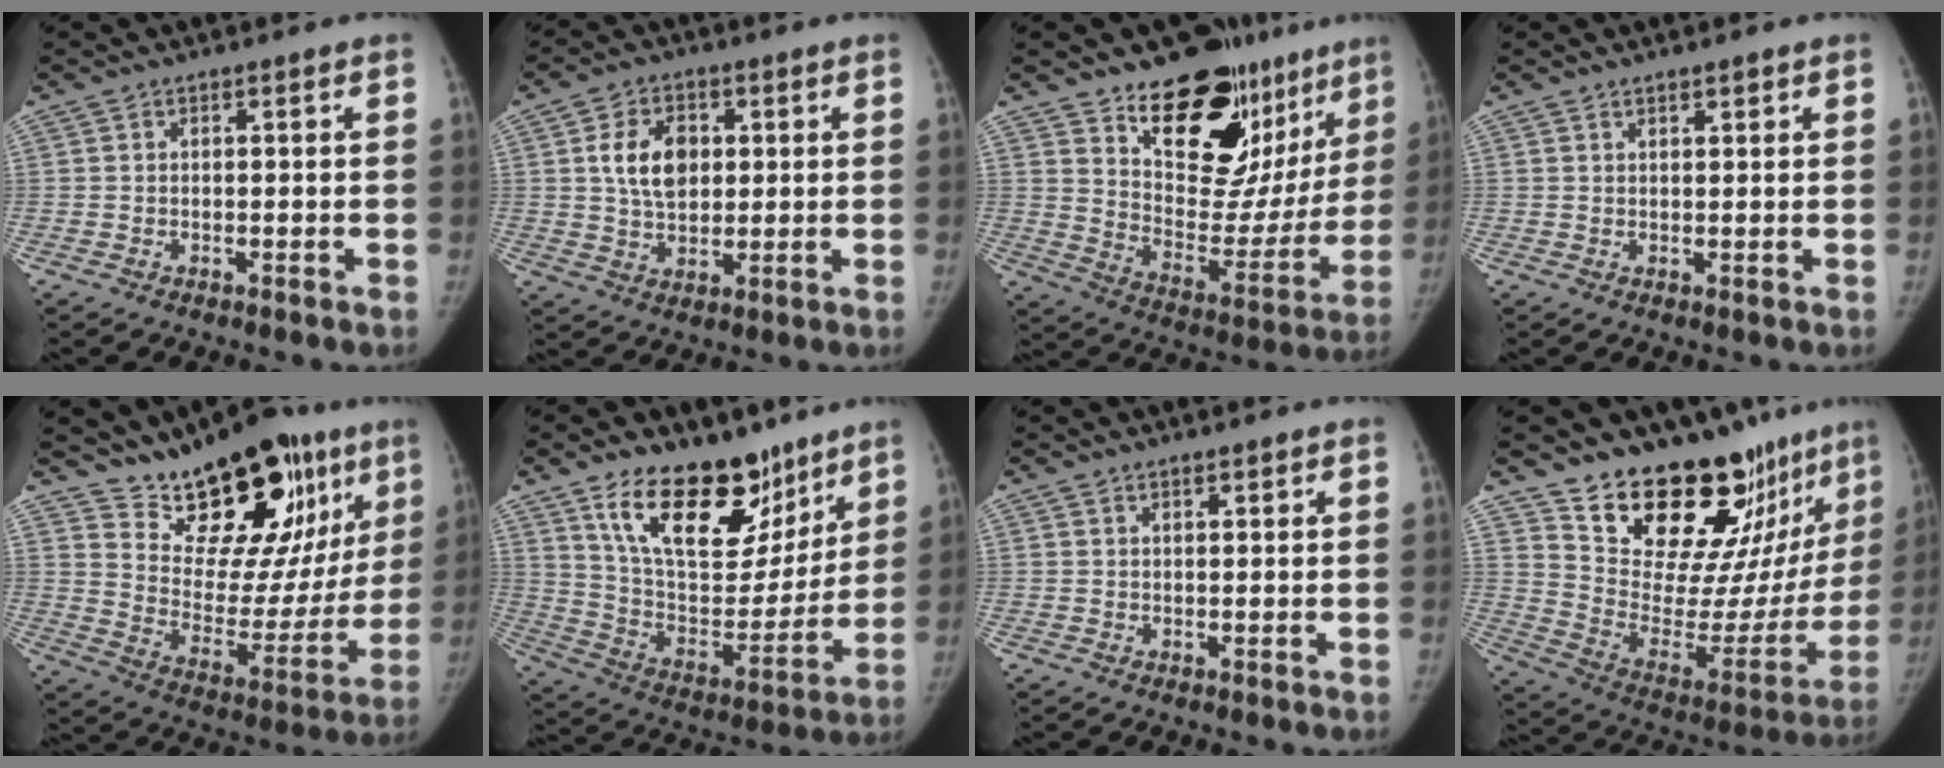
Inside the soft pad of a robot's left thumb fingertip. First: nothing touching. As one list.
[{"total": 9.1, "force": [2.0, 6.2, 6.3], "torque": [-0.087, -0.007, 0.039]}, {"total": 26.0, "force": [17.2, 13.5, 14.0], "torque": [-0.152, -0.097, 0.260]}, {"total": 1.8, "force": [1.3, 0.6, 1.1], "torque": [-0.011, -0.006, 0.020]}, {"total": 25.3, "force": [16.2, 11.9, 15.3], "torque": [-0.175, -0.074, 0.254]}, {"total": 23.8, "force": [15.2, 12.2, 13.6], "torque": [-0.163, -0.077, 0.259]}, {"total": 1.3, "force": [1.1, 0.4, 0.7], "torque": [-0.007, -0.006, 0.017]}, {"total": 26.5, "force": [21.3, 10.1, 12.1], "torque": [-0.133, -0.152, 0.315]}]